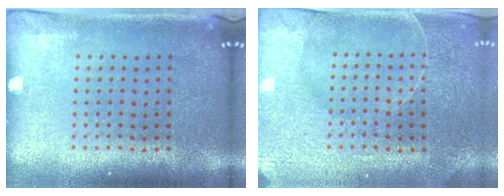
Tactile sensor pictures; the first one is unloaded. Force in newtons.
{"total": 3.2, "press": 3.2, "slide": 0.1}